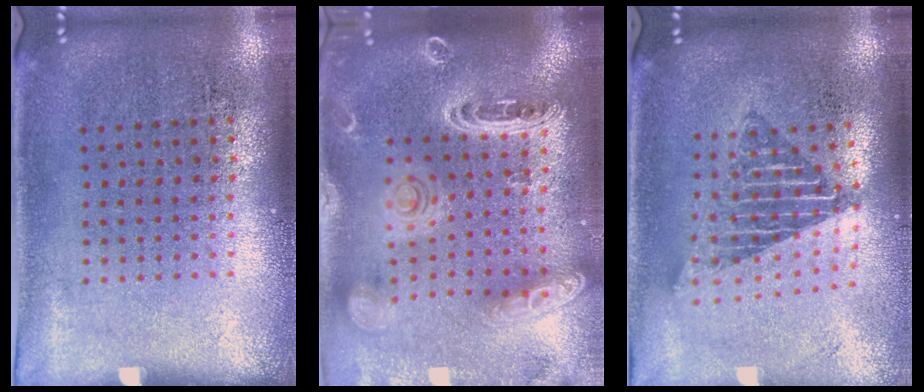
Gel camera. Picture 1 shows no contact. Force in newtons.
{"total": 2.5, "press": 2.3, "slide": 1.2}
{"total": 1.6, "press": 1.4, "slide": 0.9}